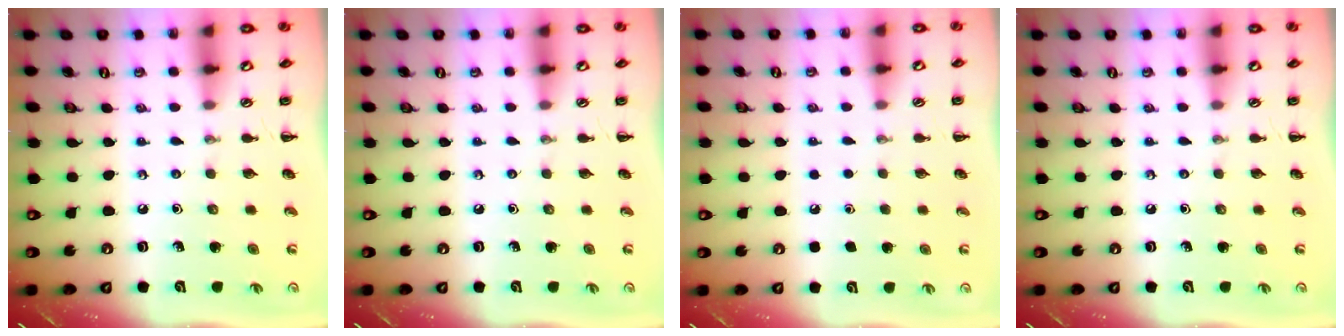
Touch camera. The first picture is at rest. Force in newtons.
{"total": 0.0}
{"total": 1.8, "press": 1.8, "slide": 0.1}
{"total": 0.0}